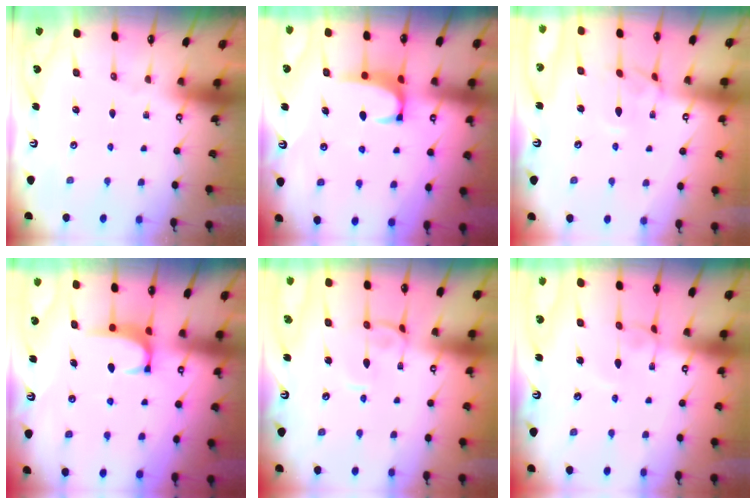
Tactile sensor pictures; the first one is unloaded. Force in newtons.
{"total": 1.8, "press": 1.8, "slide": 0.4}
{"total": 2.2, "press": 2.1, "slide": 0.5}
{"total": 1.9, "press": 1.9, "slide": 0.5}
{"total": 1.0, "press": 0.9, "slide": 0.5}
{"total": 2.1, "press": 2.1, "slide": 0.1}